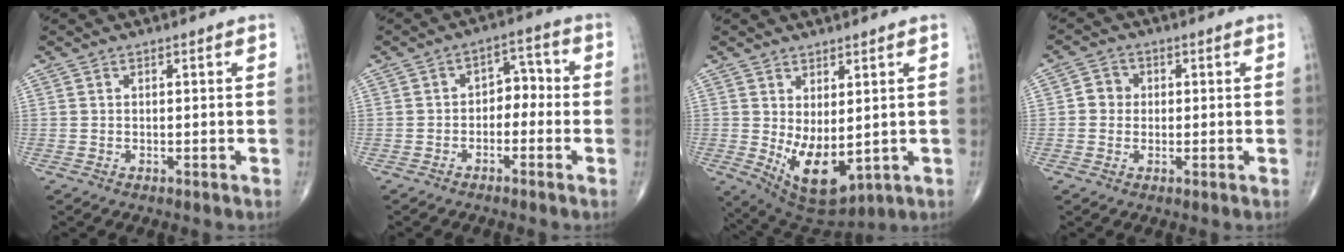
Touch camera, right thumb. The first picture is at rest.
{"total": 5.1, "force": [-1.4, 3.5, 3.3], "torque": [-0.022, 0.033, -0.036]}
{"total": 10.4, "force": [-0.5, 5.1, 9.0], "torque": [-0.135, -0.018, 0.019]}
{"total": 3.3, "force": [0.1, 3.0, 1.1], "torque": [0.001, 0.007, -0.006]}